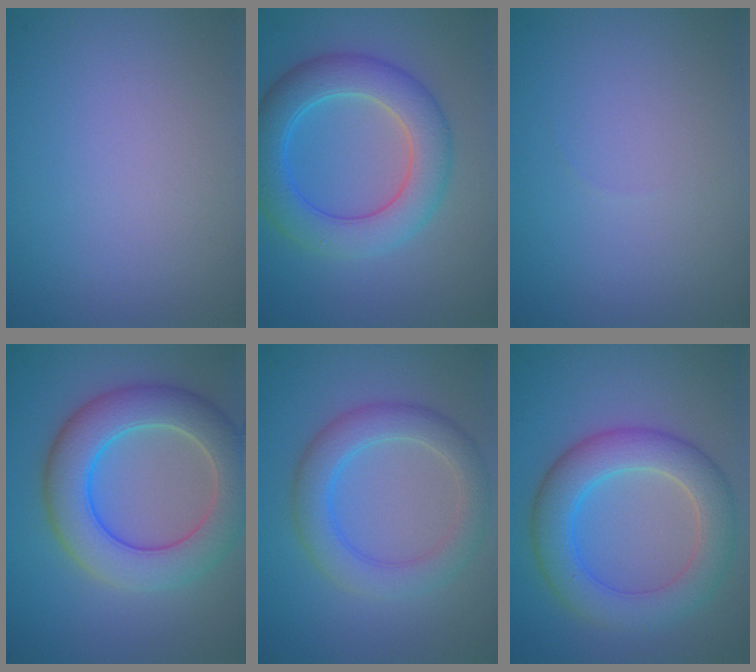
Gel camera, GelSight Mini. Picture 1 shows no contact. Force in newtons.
{"total": 6.6, "press": 6.6, "slide": 0.2}
{"total": 0.0}
{"total": 7.9, "press": 7.9, "slide": 0.3}
{"total": 4.5, "press": 4.5, "slide": 0.1}
{"total": 6.4, "press": 6.4, "slide": 0.5}